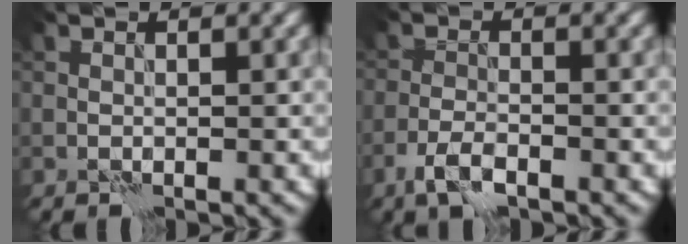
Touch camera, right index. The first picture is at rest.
{"total": 2.8, "force": [-1.8, 1.0, 1.9], "torque": [-0.043, 0.001, -0.040]}